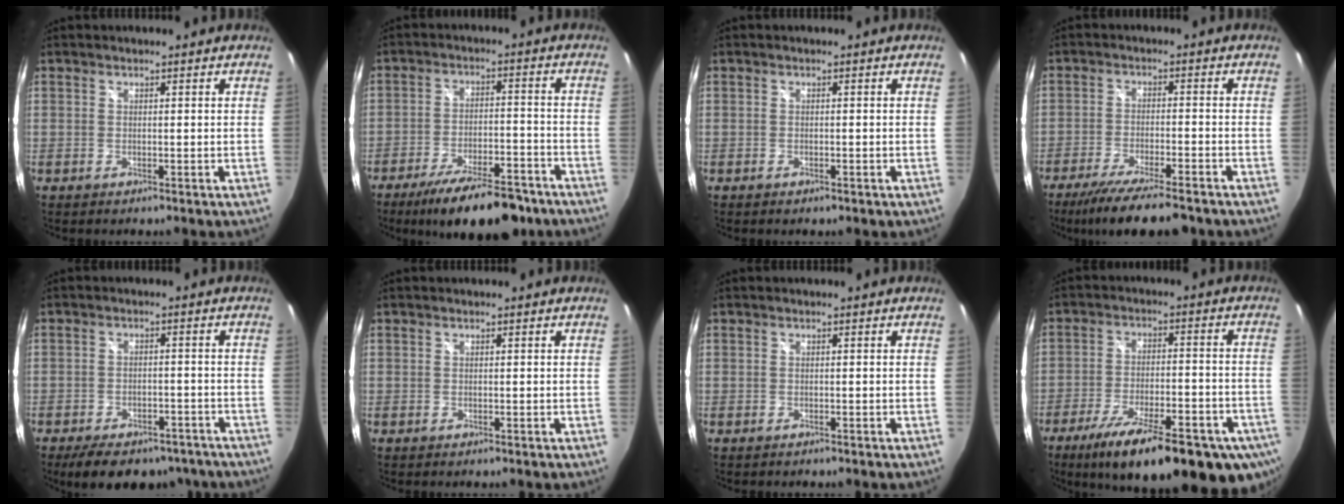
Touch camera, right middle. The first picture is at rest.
{"total": 16.4, "force": [-12.7, 4.6, 9.2], "torque": [-0.168, -0.021, -0.184]}
{"total": 1.0, "force": [-0.6, 0.6, 0.5], "torque": [-0.009, -0.002, -0.009]}
{"total": 12.8, "force": [-10.6, 1.8, 7.0], "torque": [-0.142, -0.028, -0.169]}
{"total": 13.7, "force": [-10.5, 6.2, 6.2], "torque": [-0.128, 0.002, -0.133]}
{"total": 0.0}
{"total": 0.0}
{"total": 24.8, "force": [-15.8, 7.1, 17.8], "torque": [-0.294, -0.061, -0.219]}